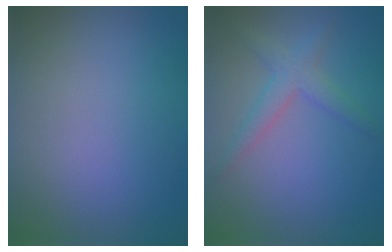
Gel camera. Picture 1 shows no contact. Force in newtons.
{"total": 2.5, "press": 2.5, "slide": 0.2}